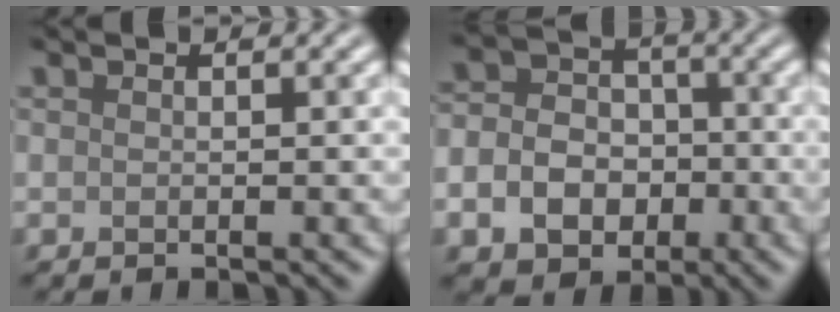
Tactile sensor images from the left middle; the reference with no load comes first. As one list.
[{"total": 7.3, "force": [-2.2, 5.9, 3.7], "torque": [-0.054, -0.013, -0.048]}]